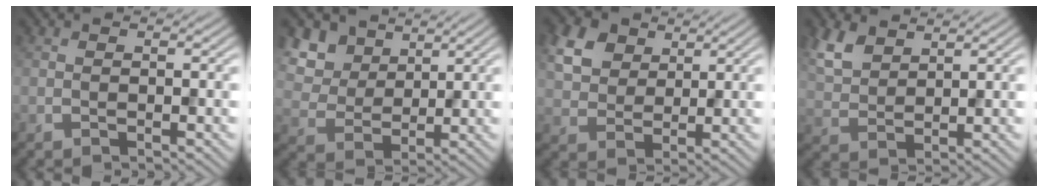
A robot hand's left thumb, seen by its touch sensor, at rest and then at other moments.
{"total": 7.8, "force": [4.3, 5.3, 3.6], "torque": [-0.124, -0.003, 0.089]}
{"total": 7.0, "force": [3.3, 4.9, 3.6], "torque": [-0.106, 0.009, 0.061]}
{"total": 5.9, "force": [3.8, 3.1, 3.3], "torque": [-0.088, 0.004, 0.083]}